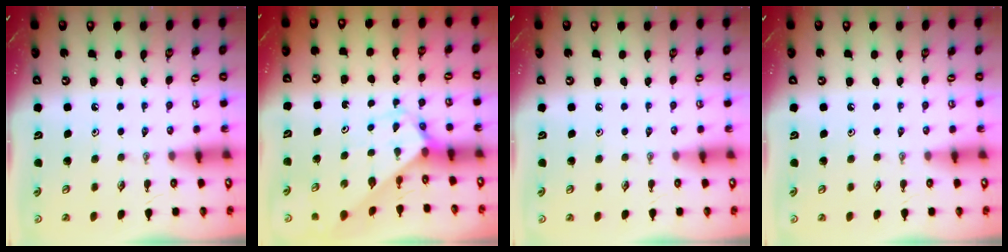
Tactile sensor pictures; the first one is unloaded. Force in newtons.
{"total": 2.8, "press": 2.8, "slide": 0.2}
{"total": 0.0}
{"total": 0.0}